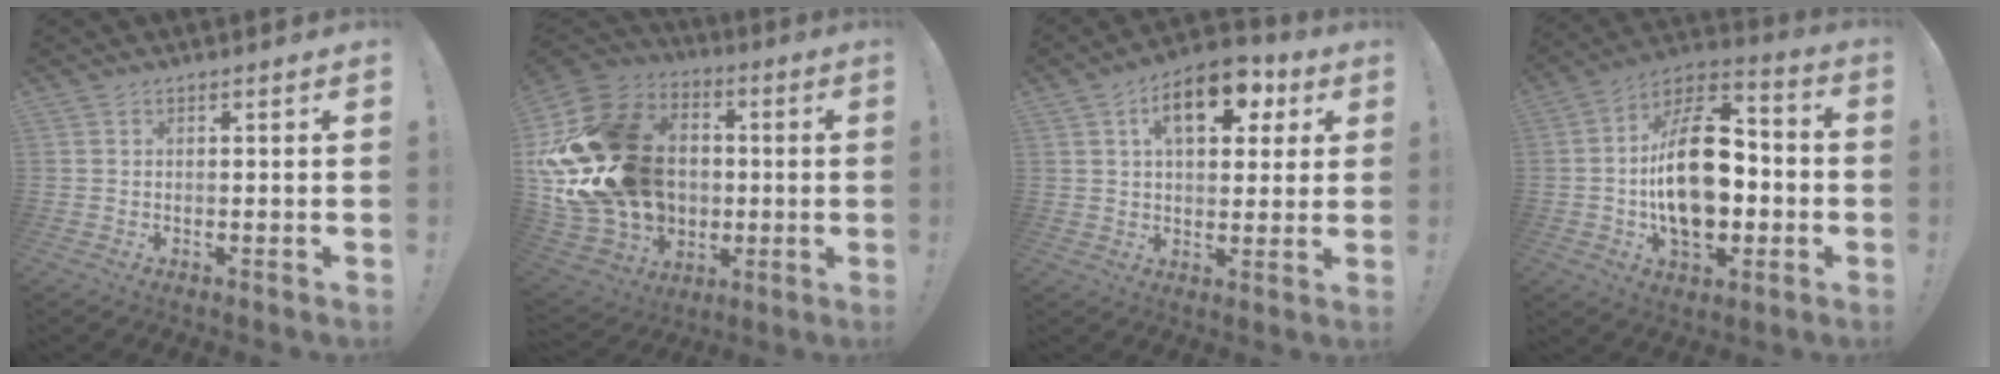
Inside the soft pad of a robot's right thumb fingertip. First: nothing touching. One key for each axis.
{"total": 28.0, "fx": 0.9, "fy": 22.2, "fz": 17.0, "tx": -0.294, "ty": -0.003, "tz": 0.075}
{"total": 14.3, "fx": 5.6, "fy": 8.0, "fz": 10.4, "tx": -0.144, "ty": -0.011, "tz": 0.095}
{"total": 23.7, "fx": -2.5, "fy": 13.9, "fz": 19.1, "tx": -0.330, "ty": 0.024, "tz": -0.034}